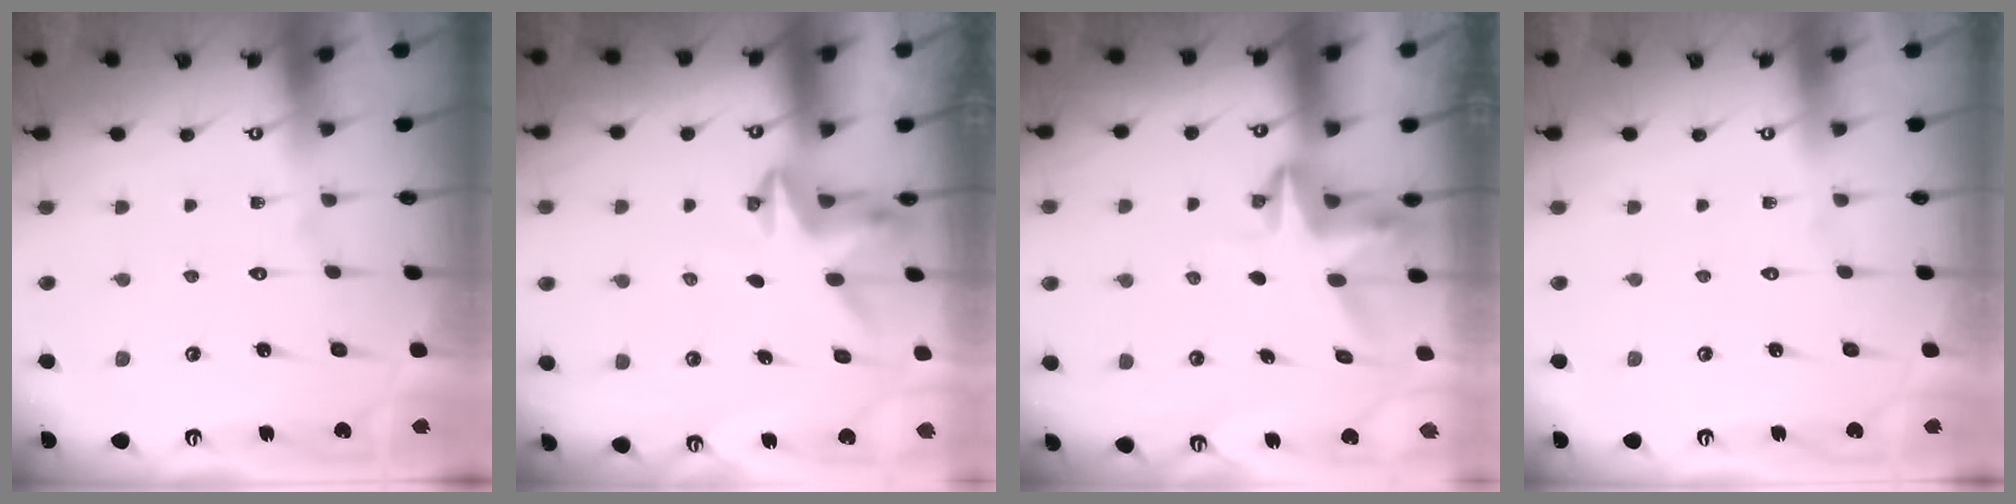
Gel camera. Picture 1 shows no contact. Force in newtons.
{"total": 2.9, "press": 2.9, "slide": 0.1}
{"total": 3.8, "press": 3.8, "slide": 0.3}
{"total": 0.0}